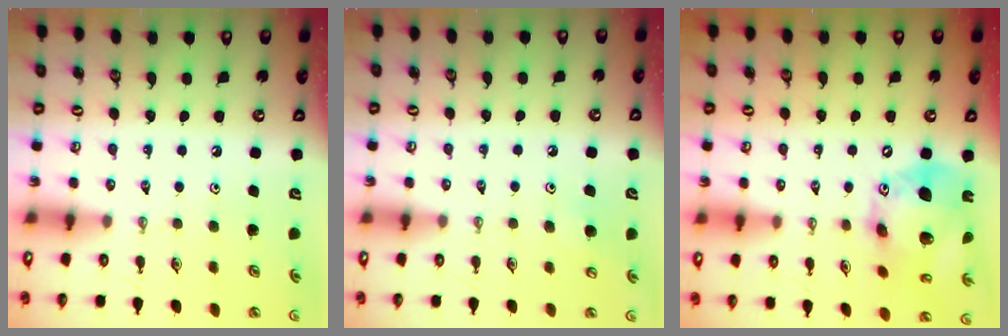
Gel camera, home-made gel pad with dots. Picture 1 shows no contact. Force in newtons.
{"total": 4.5, "press": 4.5, "slide": 0.9}
{"total": 18.8, "press": 18.5, "slide": 3.3}